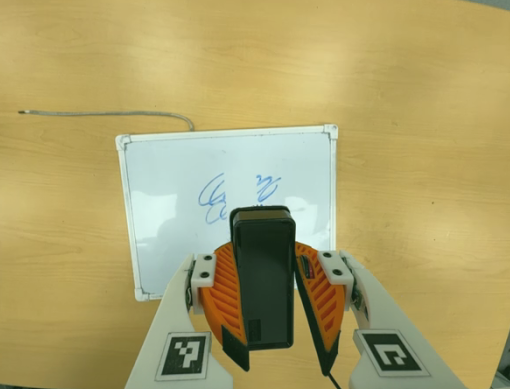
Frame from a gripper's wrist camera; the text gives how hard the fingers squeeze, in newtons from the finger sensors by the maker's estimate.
{"total": 9.6, "left": 9.1, "right": 10.0}